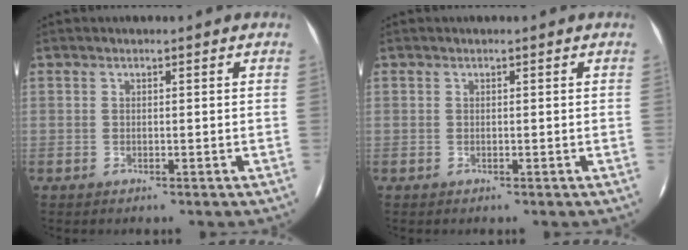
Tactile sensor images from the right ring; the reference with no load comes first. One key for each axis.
{"total": 0.0}